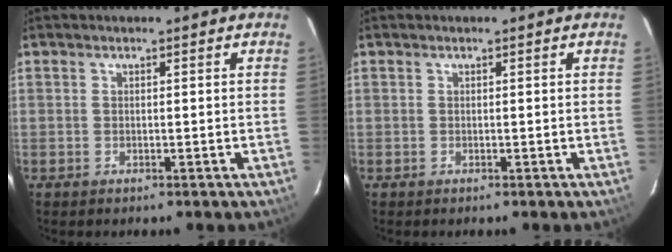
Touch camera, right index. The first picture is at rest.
{"total": 0.0}